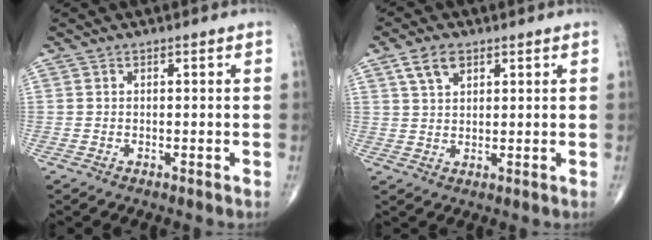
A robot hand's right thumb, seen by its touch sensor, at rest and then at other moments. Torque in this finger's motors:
{"motor_torque": [-0.44, 0.47, 0.24, 0.41, 0.07]}